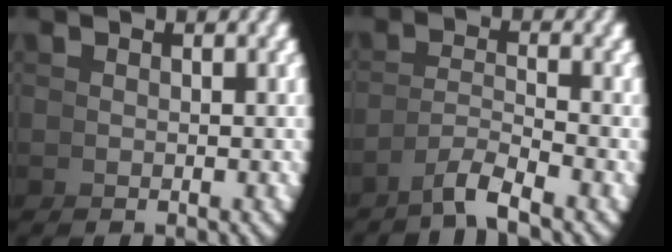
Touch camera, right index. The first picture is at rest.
{"total": 2.7, "force": [-2.0, -0.1, 1.9], "torque": [-0.025, 0.001, -0.035]}